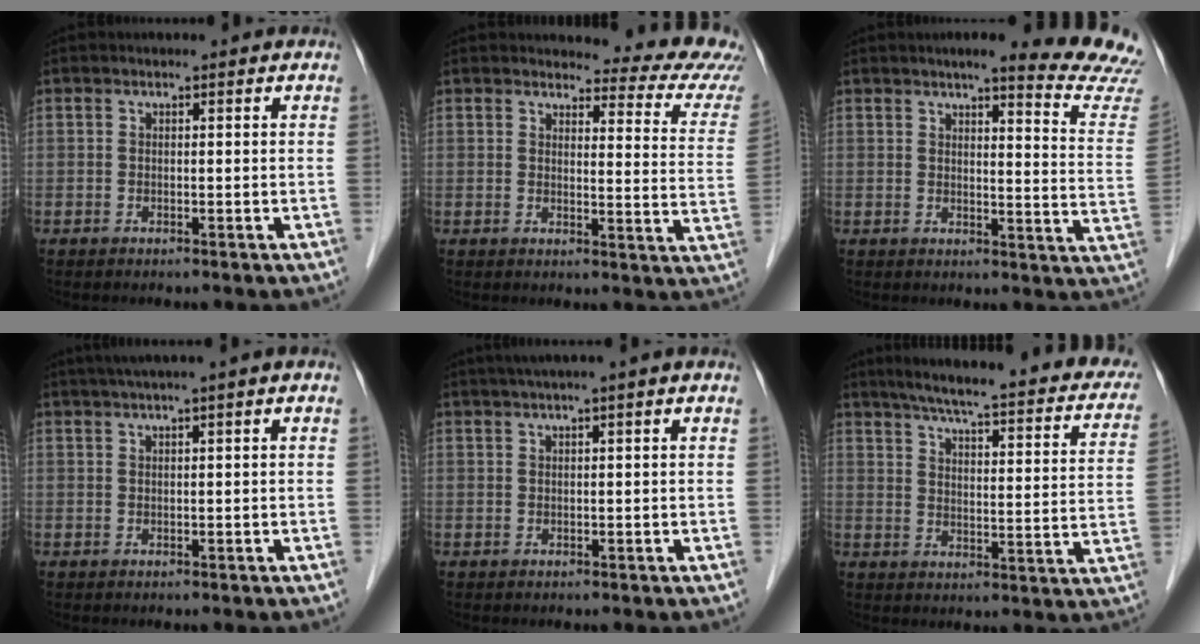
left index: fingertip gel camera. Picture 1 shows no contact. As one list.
[{"total": 13.6, "force": [13.1, 1.8, 3.2], "torque": [-0.010, -0.086, 0.113]}, {"total": 15.0, "force": [14.1, -0.4, 5.0], "torque": [-0.049, -0.090, 0.141]}, {"total": 4.7, "force": [2.7, -0.3, 3.9], "torque": [-0.069, 0.023, 0.046]}, {"total": 4.3, "force": [2.5, -0.4, 3.5], "torque": [-0.061, 0.022, 0.043]}, {"total": 27.2, "force": [22.4, 4.2, 15.0], "torque": [-0.208, -0.013, 0.267]}]